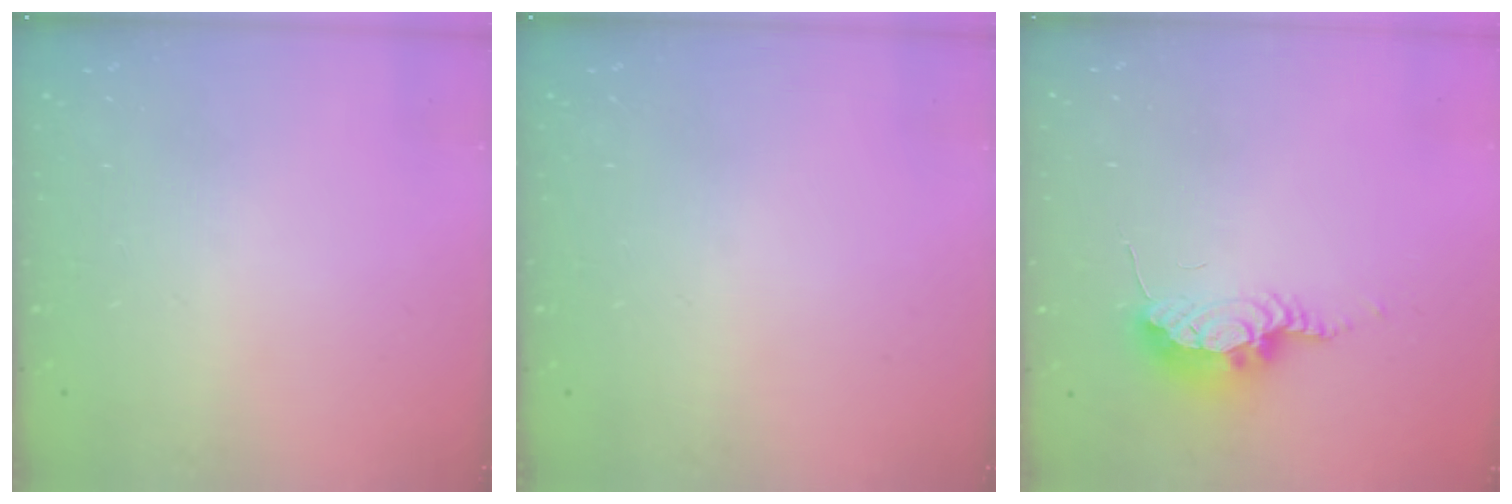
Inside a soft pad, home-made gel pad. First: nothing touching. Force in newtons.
{"total": 0.0}
{"total": 8.0, "press": 7.8, "slide": 1.8}